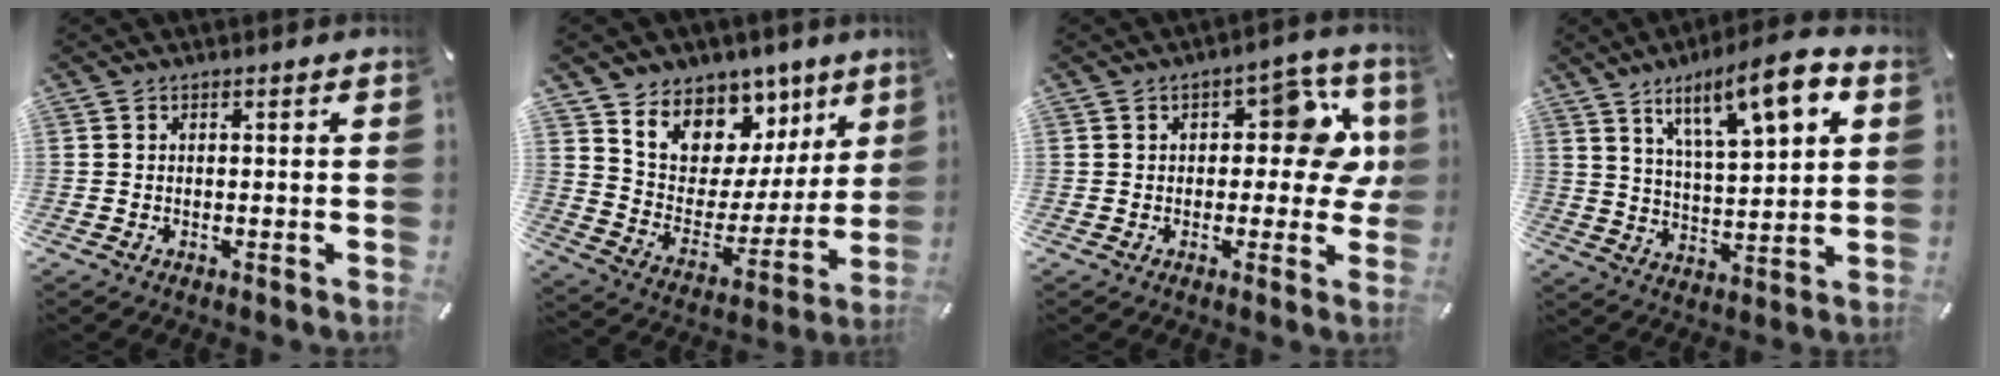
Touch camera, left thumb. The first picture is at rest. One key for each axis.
{"total": 10.0, "fx": 7.1, "fy": 7.1, "fz": 0.3, "tx": -0.008, "ty": -0.093, "tz": 0.129}
{"total": 12.6, "fx": 2.7, "fy": 6.9, "fz": 10.2, "tx": -0.119, "ty": -0.013, "tz": 0.041}
{"total": 14.6, "fx": 8.7, "fy": 4.4, "fz": 10.9, "tx": -0.171, "ty": -0.036, "tz": 0.140}